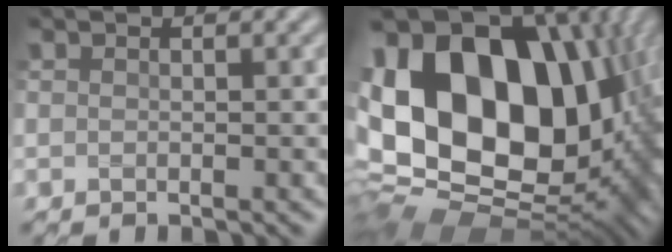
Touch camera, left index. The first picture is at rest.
{"total": 20.6, "force": [3.0, 13.5, 15.3], "torque": [-0.274, 0.001, 0.078]}